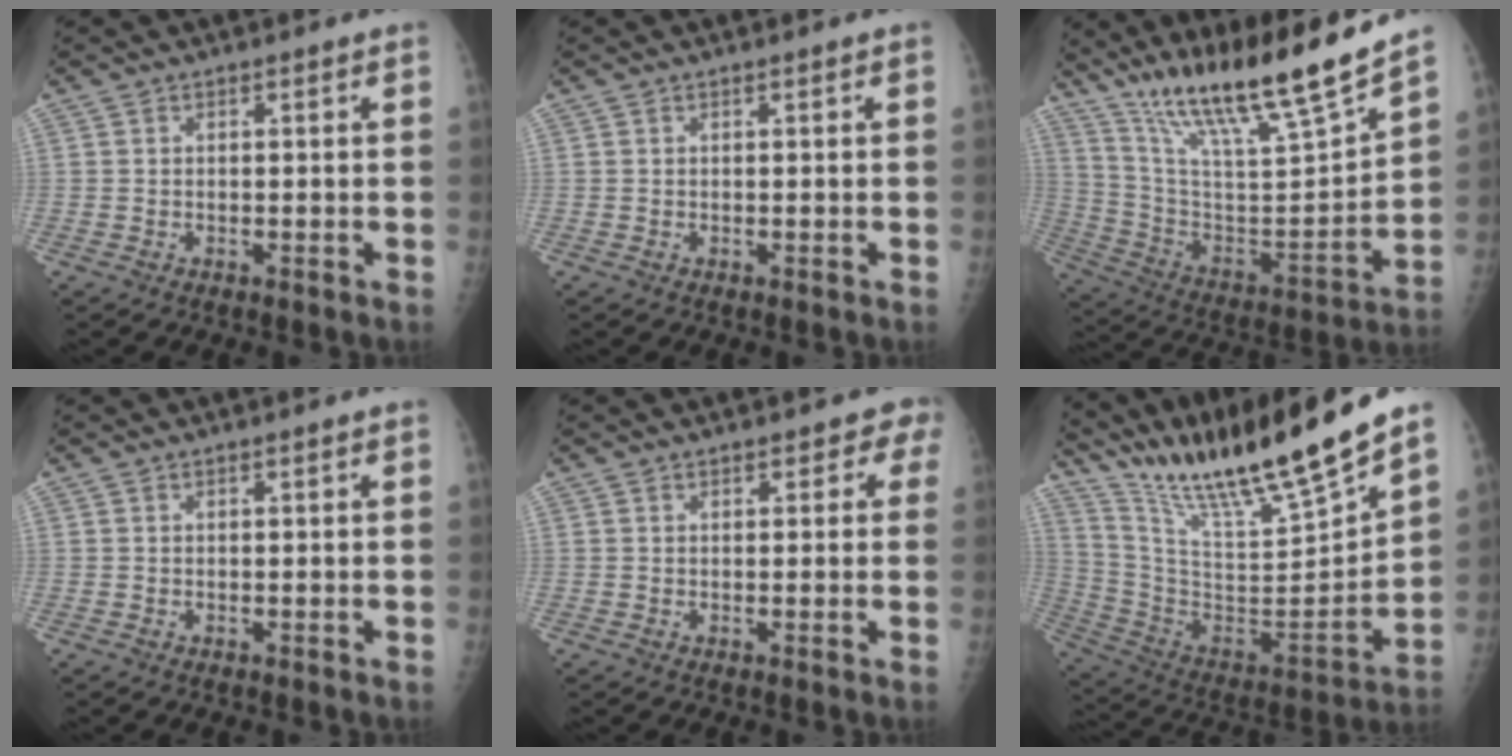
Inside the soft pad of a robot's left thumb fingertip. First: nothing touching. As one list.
[{"total": 0.0}, {"total": 23.5, "force": [18.3, 1.8, 14.7], "torque": [-0.226, -0.079, 0.326]}, {"total": 0.0}, {"total": 2.6, "force": [1.6, 1.6, 1.3], "torque": [0.016, -0.001, 0.012]}, {"total": 25.2, "force": [21.1, 1.8, 13.6], "torque": [-0.215, -0.115, 0.370]}]